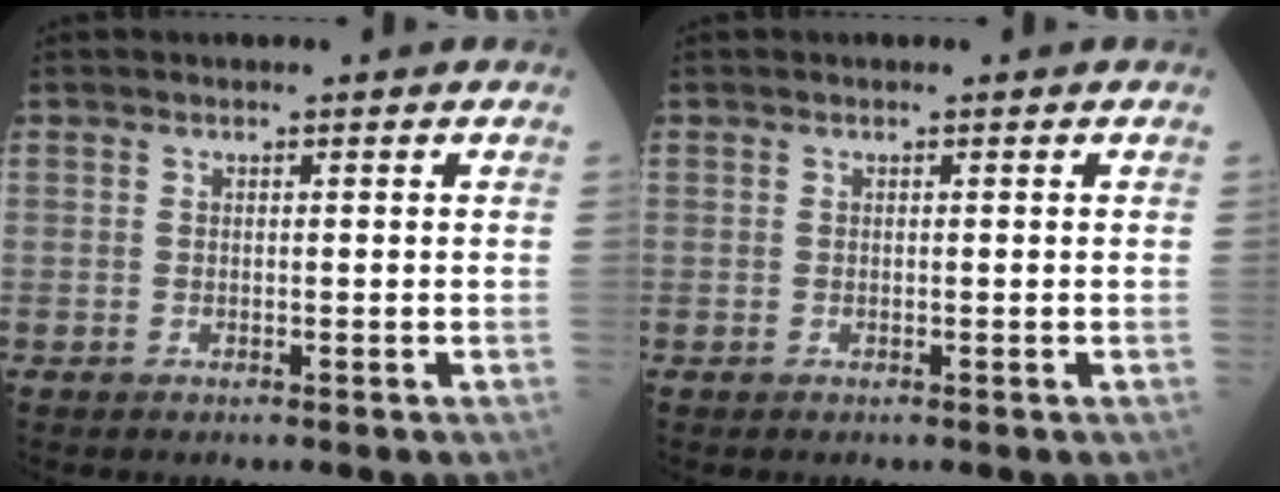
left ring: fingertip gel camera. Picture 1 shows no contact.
{"total": 0.0}